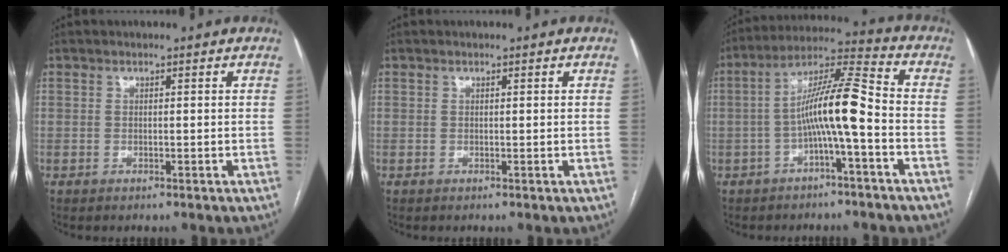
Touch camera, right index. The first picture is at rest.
{"total": 0.0}
{"total": 10.2, "force": [-2.5, 0.3, 9.9], "torque": [-0.175, 0.030, -0.049]}